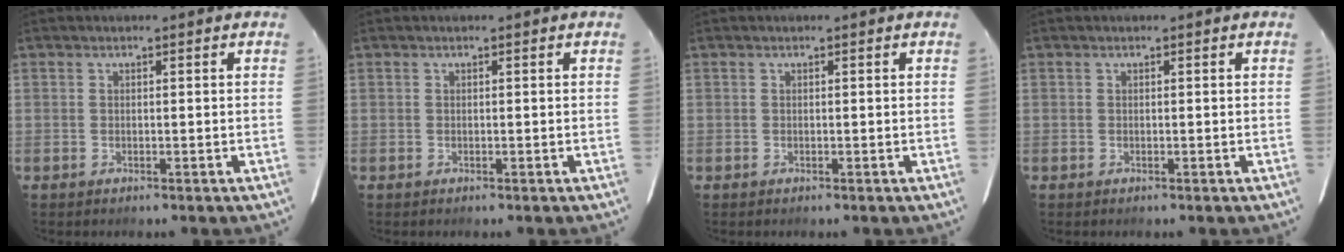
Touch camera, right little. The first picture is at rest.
{"total": 0.0}
{"total": 0.0}
{"total": 0.0}